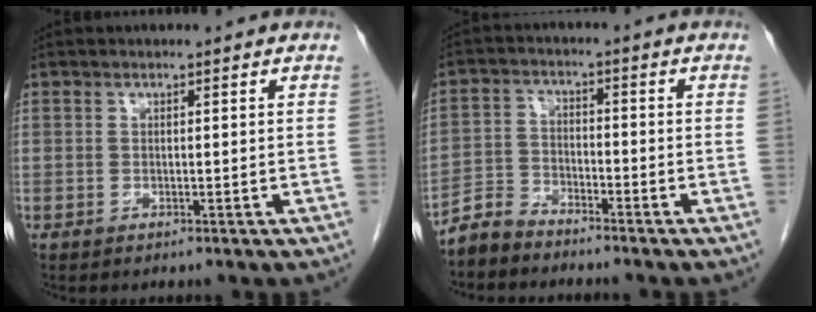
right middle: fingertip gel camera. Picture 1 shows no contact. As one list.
[{"total": 4.3, "force": [-4.1, 1.1, 0.2], "torque": [-0.003, -0.006, -0.083]}]